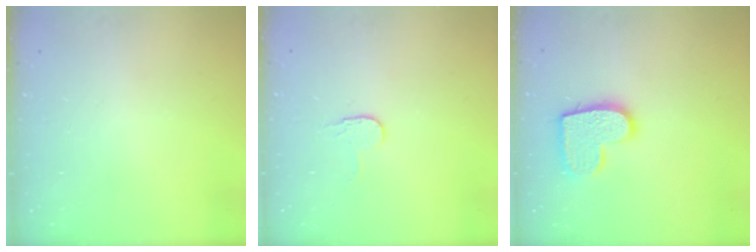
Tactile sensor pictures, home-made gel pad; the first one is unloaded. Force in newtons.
{"total": 3.8, "press": 3.8, "slide": 0.3}
{"total": 12.7, "press": 12.7, "slide": 0.7}